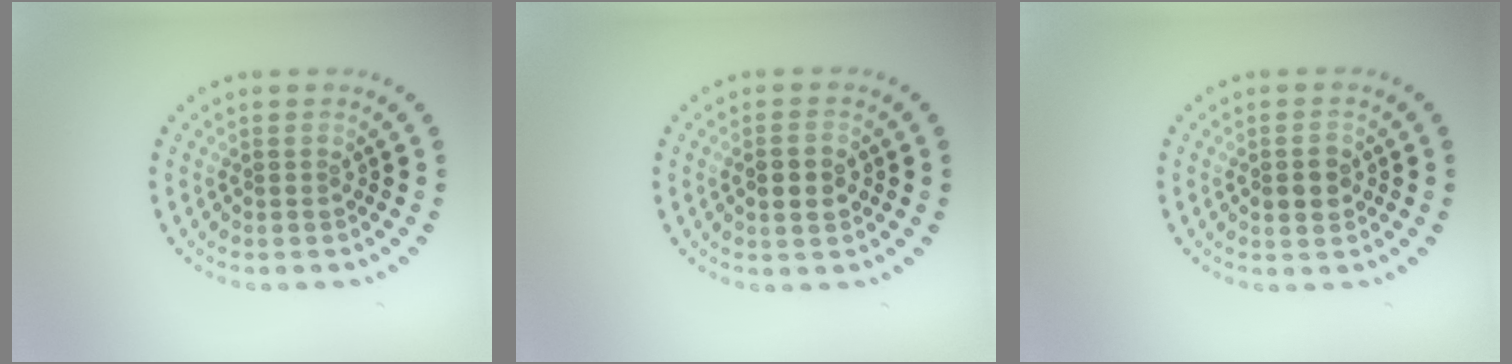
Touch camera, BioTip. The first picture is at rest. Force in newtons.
{"total": 2.5, "press": 2.5, "slide": 0.3}
{"total": 2.5, "press": 2.5, "slide": 0.2}